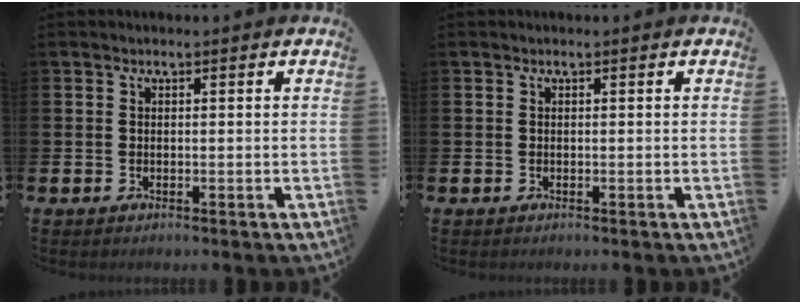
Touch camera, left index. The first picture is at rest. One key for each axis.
{"total": 0.0}